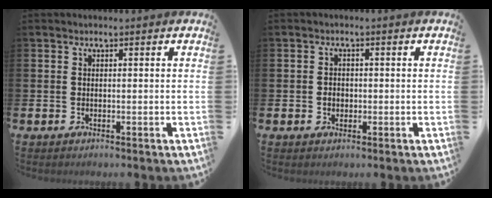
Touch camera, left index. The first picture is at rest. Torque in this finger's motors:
{"motor_torque": [0.08, 0.03, 0.00, 0.03]}